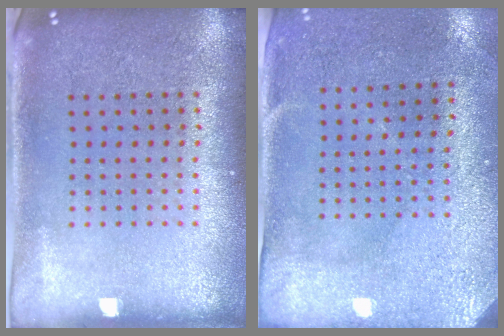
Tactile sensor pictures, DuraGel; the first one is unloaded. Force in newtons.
{"total": 3.0, "press": 2.4, "slide": 1.8}